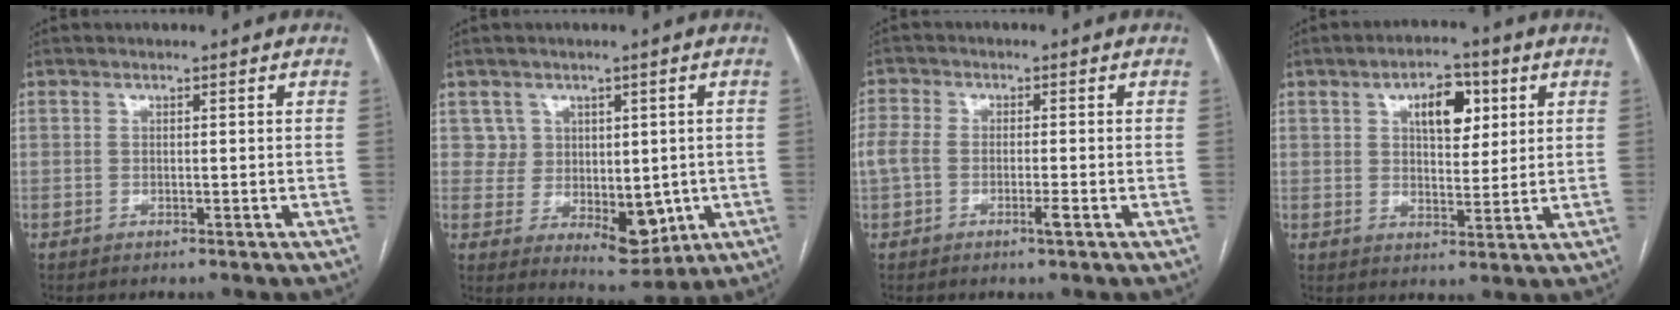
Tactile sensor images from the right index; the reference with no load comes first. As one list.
[{"total": 7.0, "force": [0.8, 5.9, 3.6], "torque": [-0.046, 0.005, 0.035]}, {"total": 4.4, "force": [-1.6, 1.7, 3.8], "torque": [-0.093, 0.011, -0.031]}, {"total": 7.4, "force": [2.9, 3.5, 5.8], "torque": [-0.089, 0.012, 0.048]}]